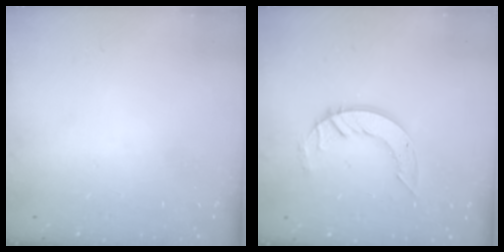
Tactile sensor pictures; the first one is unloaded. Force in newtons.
{"total": 8.7, "press": 8.6, "slide": 0.8}